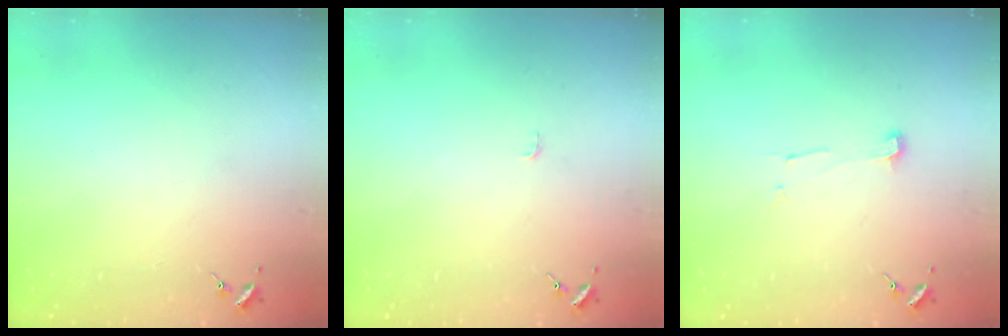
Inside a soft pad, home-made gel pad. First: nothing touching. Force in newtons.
{"total": 2.8, "press": 2.8, "slide": 0.3}
{"total": 4.0, "press": 3.9, "slide": 0.5}